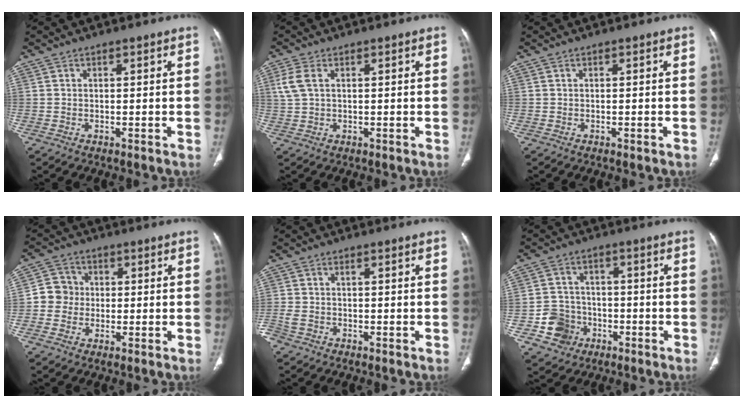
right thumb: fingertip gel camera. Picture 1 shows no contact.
{"total": 4.1, "force": [1.3, 2.3, 3.2], "torque": [-0.089, 0.010, 0.029]}
{"total": 0.7, "force": [-0.5, 0.1, 0.5], "torque": [-0.010, -0.001, -0.006]}
{"total": 5.6, "force": [-0.4, 5.4, 1.5], "torque": [0.000, 0.014, -0.019]}
{"total": 3.6, "force": [-2.2, 2.3, 1.7], "torque": [-0.046, 0.008, -0.040]}
{"total": 7.5, "force": [-3.1, 6.7, 1.5], "torque": [0.001, 0.025, -0.049]}